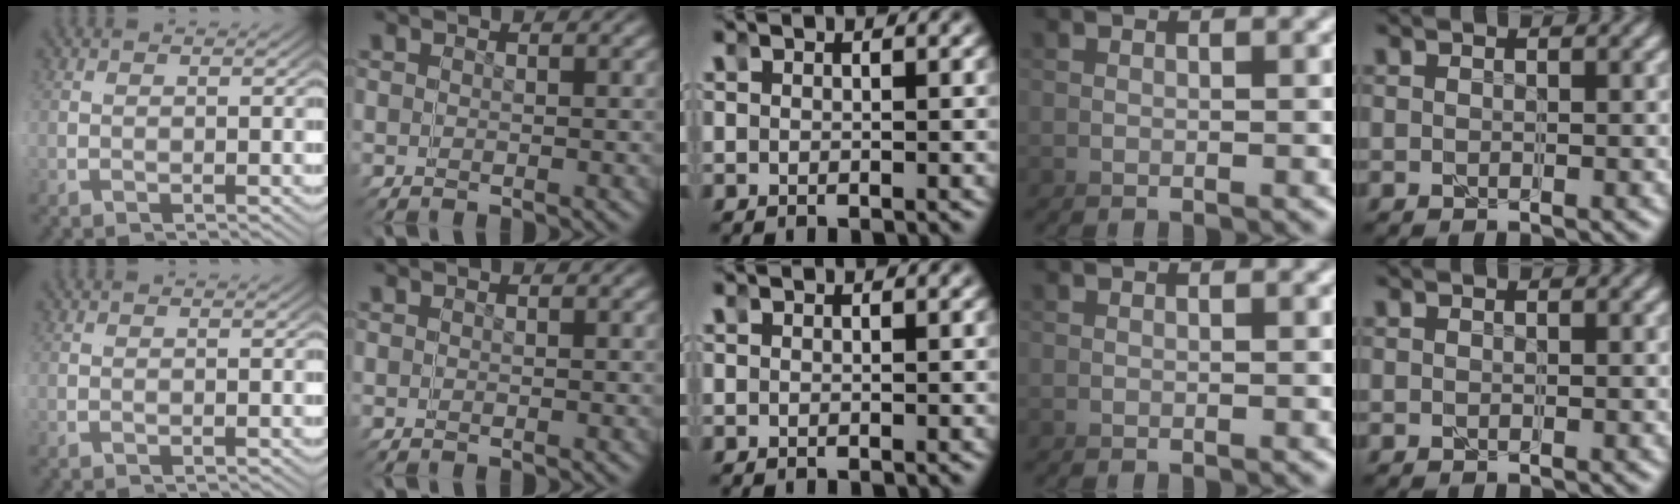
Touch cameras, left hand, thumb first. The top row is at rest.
{}